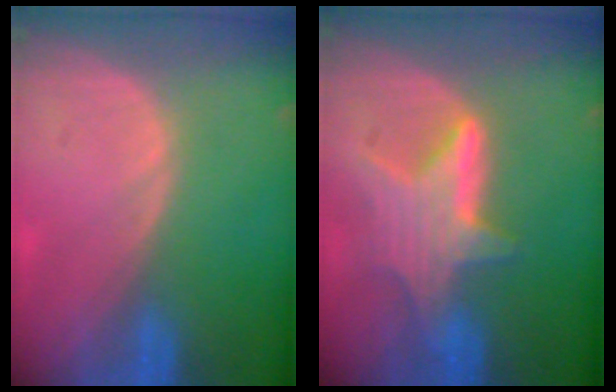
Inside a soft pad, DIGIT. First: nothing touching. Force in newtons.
{"total": 6.8, "press": 6.6, "slide": 1.5}